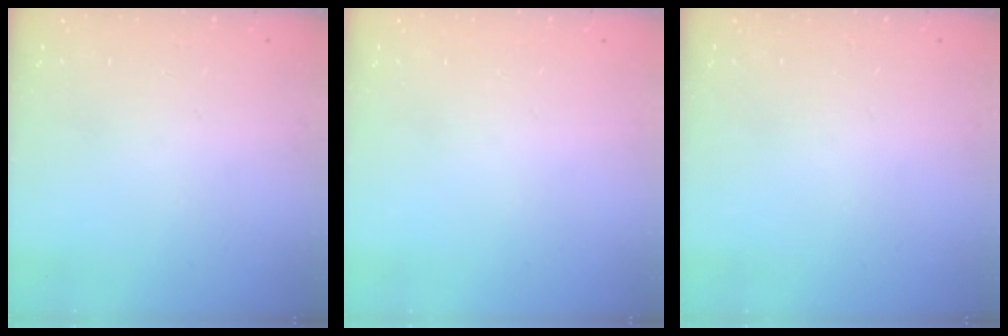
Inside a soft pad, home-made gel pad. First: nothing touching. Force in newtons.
{"total": 0.0}
{"total": 0.0}